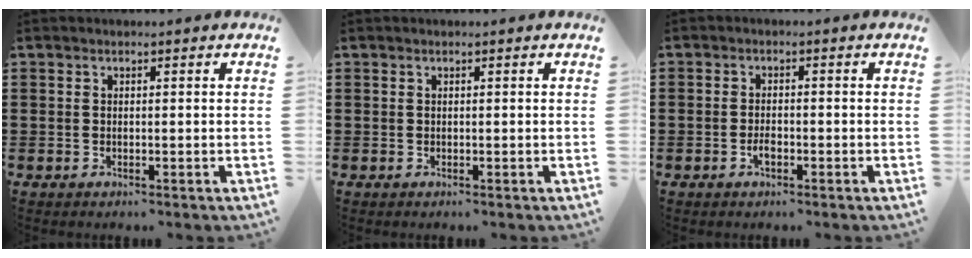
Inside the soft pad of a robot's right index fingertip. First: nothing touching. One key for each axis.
{"total": 0.0}
{"total": 2.0, "fx": -0.9, "fy": 1.0, "fz": 1.5, "tx": -0.030, "ty": 0.001, "tz": -0.016}